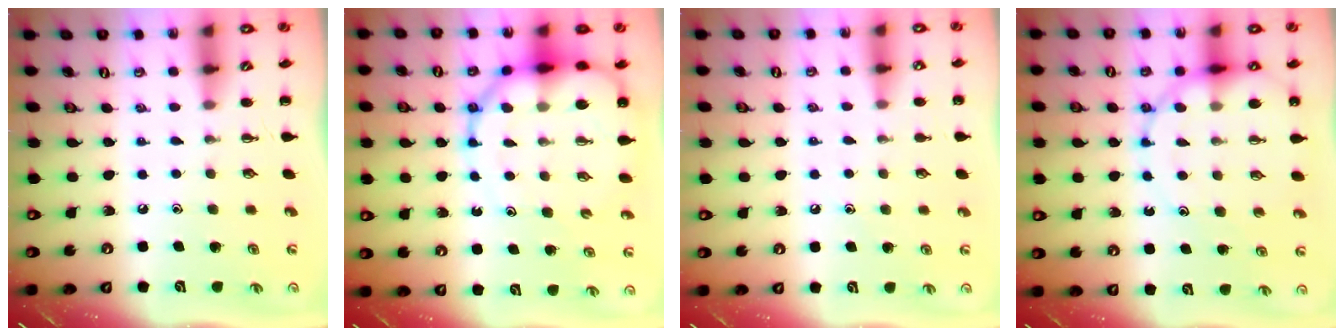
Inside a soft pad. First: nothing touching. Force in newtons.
{"total": 13.3, "press": 12.8, "slide": 3.7}
{"total": 5.1, "press": 4.9, "slide": 1.4}
{"total": 15.0, "press": 14.3, "slide": 4.5}